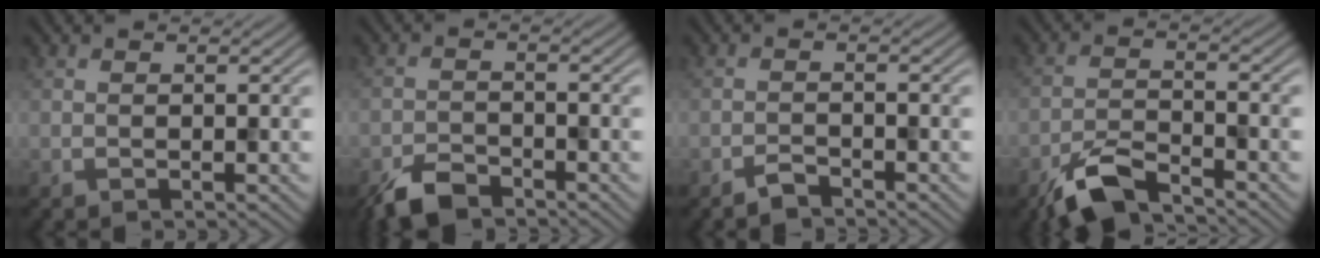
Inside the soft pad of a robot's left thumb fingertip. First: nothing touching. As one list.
[{"total": 4.5, "force": [-3.7, 1.8, 2.0], "torque": [-0.035, -0.005, -0.077]}, {"total": 1.6, "force": [-1.5, 0.2, 0.6], "torque": [-0.010, 0.002, -0.033]}, {"total": 6.0, "force": [-4.7, 1.5, 3.4], "torque": [-0.070, -0.004, -0.101]}]